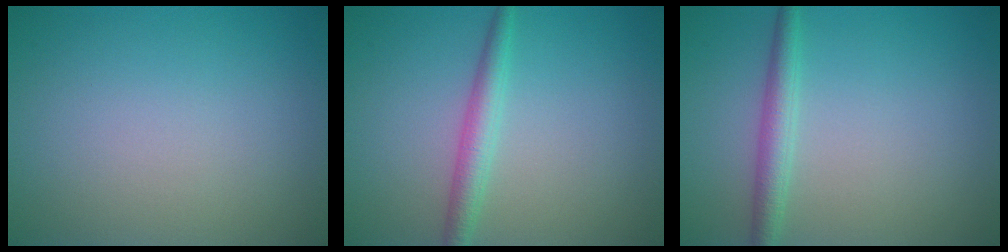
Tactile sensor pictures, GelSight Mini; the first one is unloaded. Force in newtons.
{"total": 2.4, "press": 2.4, "slide": 0.1}
{"total": 2.4, "press": 2.4, "slide": 0.0}